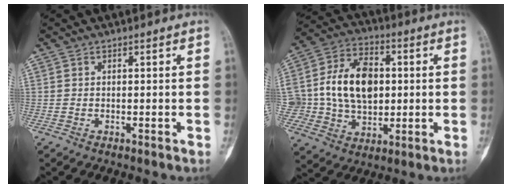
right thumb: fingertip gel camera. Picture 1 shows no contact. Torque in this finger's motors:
{"motor_torque": [0.35, 0.32, 0.82, -0.69, 0.13]}